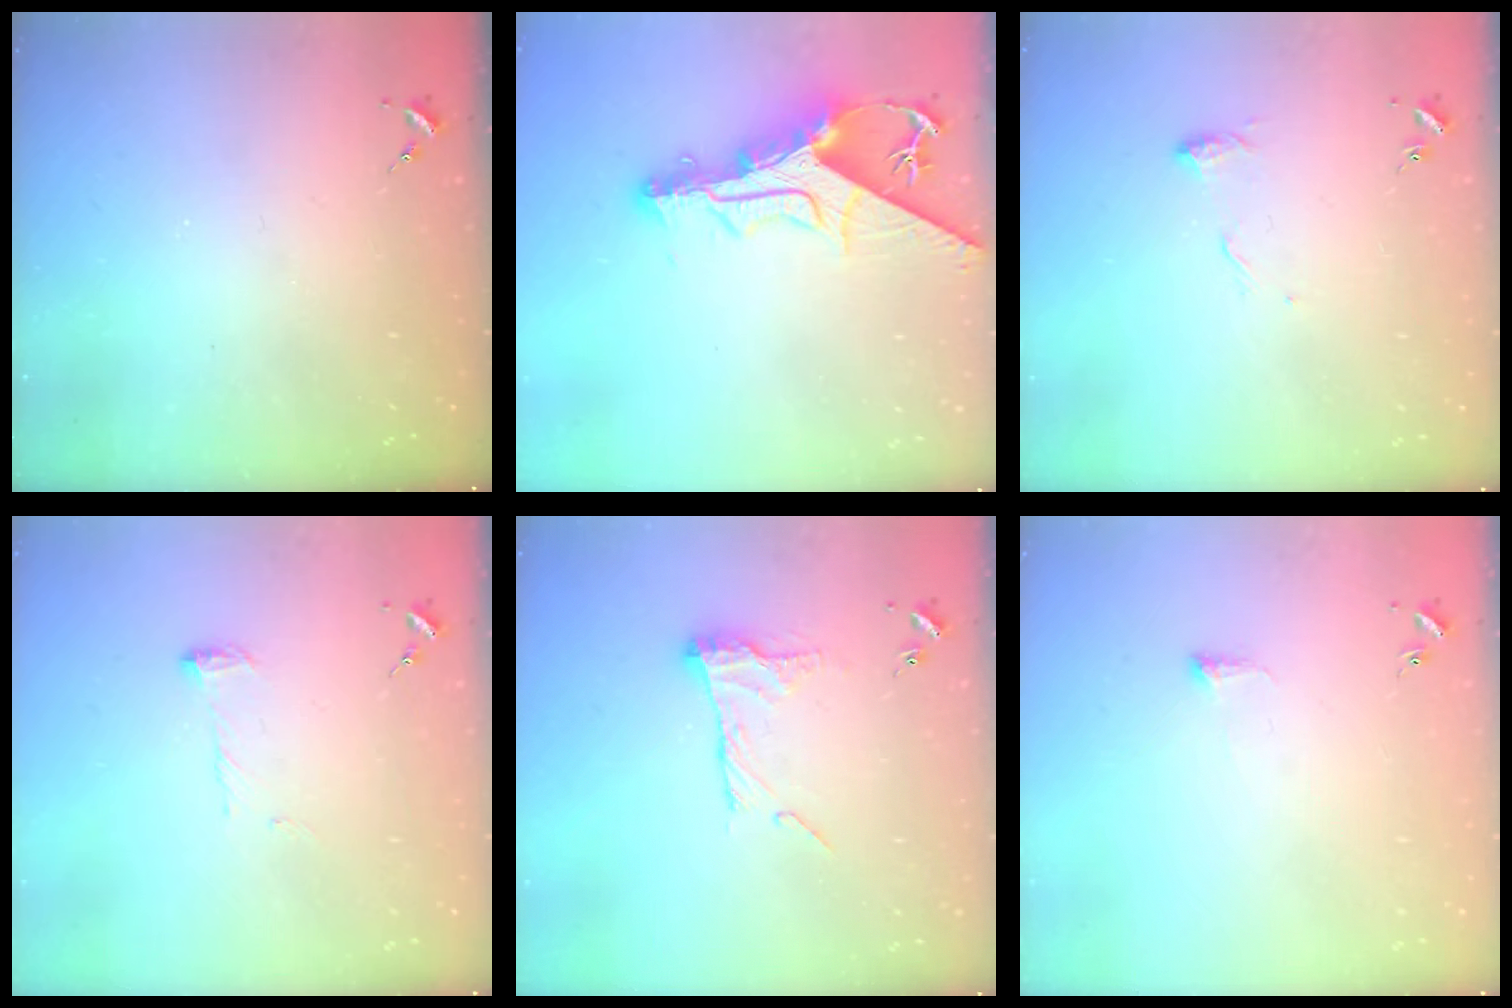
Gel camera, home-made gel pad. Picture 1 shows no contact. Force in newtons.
{"total": 13.2, "press": 13.2, "slide": 1.3}
{"total": 6.7, "press": 6.7, "slide": 0.4}
{"total": 6.6, "press": 6.5, "slide": 0.8}
{"total": 12.3, "press": 12.3, "slide": 0.8}
{"total": 2.5, "press": 2.4, "slide": 0.5}